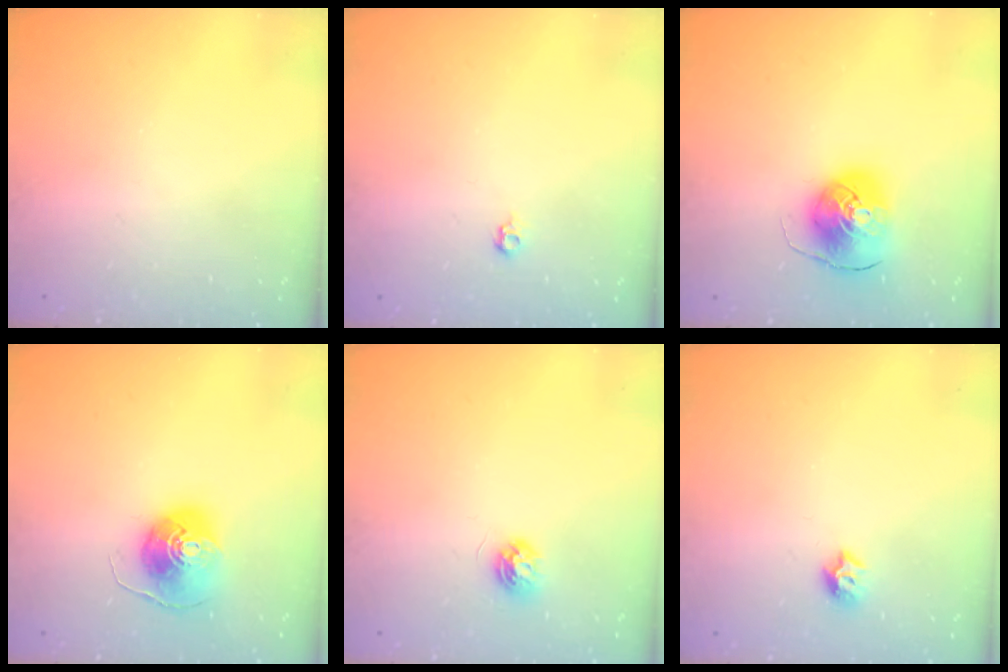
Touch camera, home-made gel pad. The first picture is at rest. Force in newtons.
{"total": 3.9, "press": 3.8, "slide": 0.8}
{"total": 9.7, "press": 9.6, "slide": 1.3}
{"total": 8.9, "press": 8.9, "slide": 0.8}
{"total": 4.8, "press": 4.8, "slide": 0.6}
{"total": 6.7, "press": 6.7, "slide": 0.8}